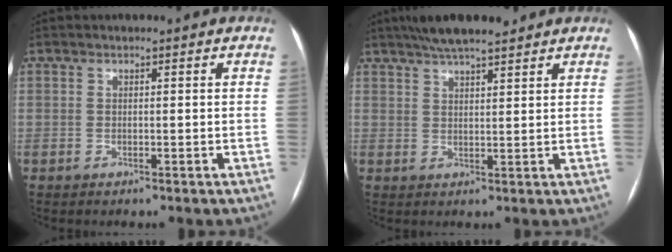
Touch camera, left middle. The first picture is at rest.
{"total": 8.5, "force": [6.9, 1.2, 4.7], "torque": [-0.072, 0.026, 0.110]}